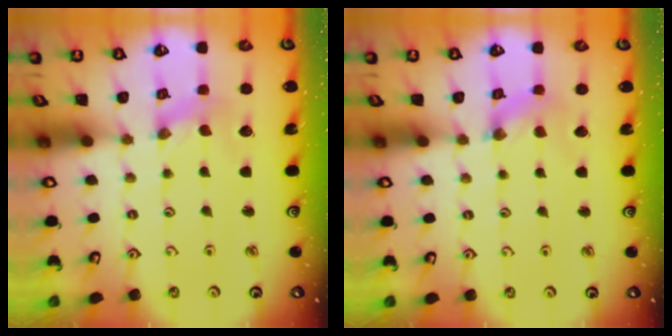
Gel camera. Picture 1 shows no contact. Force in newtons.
{"total": 1.3, "press": 1.3, "slide": 0.3}